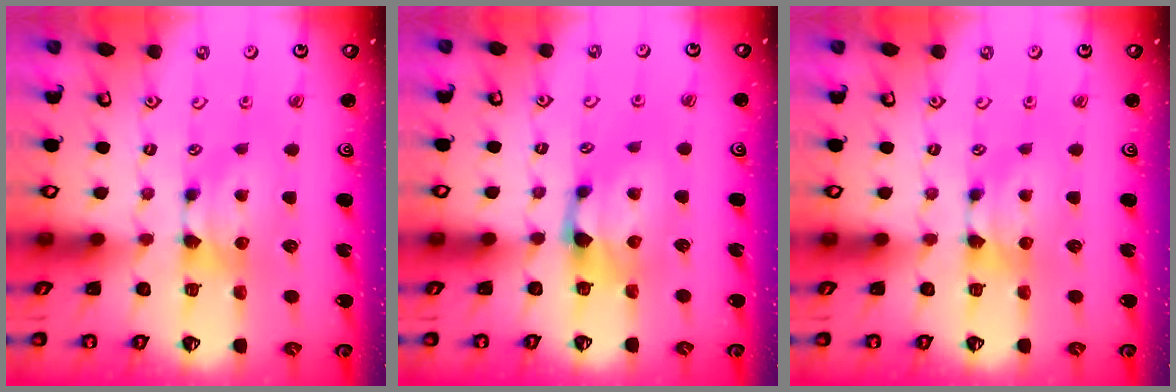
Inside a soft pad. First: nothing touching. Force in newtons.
{"total": 1.6, "press": 1.0, "slide": 1.3}
{"total": 0.0}